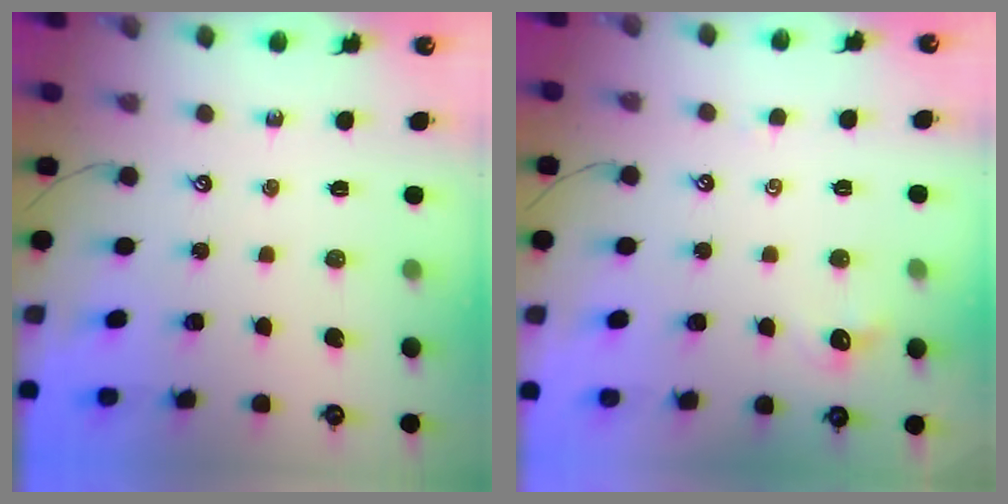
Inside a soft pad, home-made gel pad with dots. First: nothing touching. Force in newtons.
{"total": 0.7, "press": 0.2, "slide": 0.7}